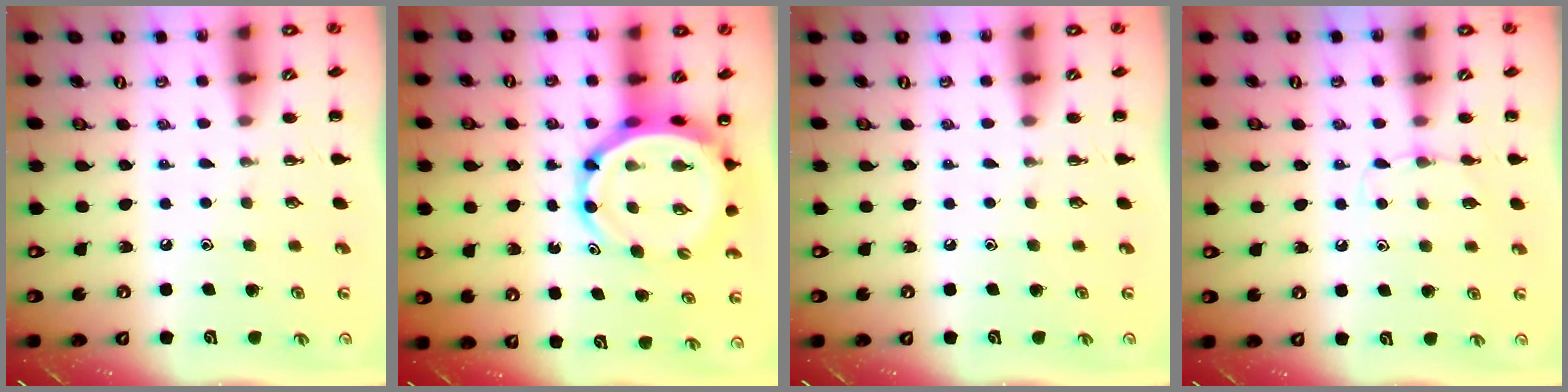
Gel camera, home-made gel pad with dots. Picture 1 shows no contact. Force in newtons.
{"total": 8.4, "press": 8.0, "slide": 2.7}
{"total": 0.0}
{"total": 5.3, "press": 5.1, "slide": 1.5}